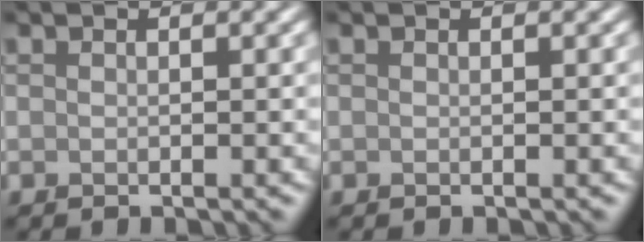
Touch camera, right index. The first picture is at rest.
{"total": 0.0}